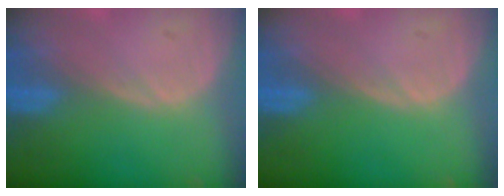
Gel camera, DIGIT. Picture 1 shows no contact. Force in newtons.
{"total": 0.0}